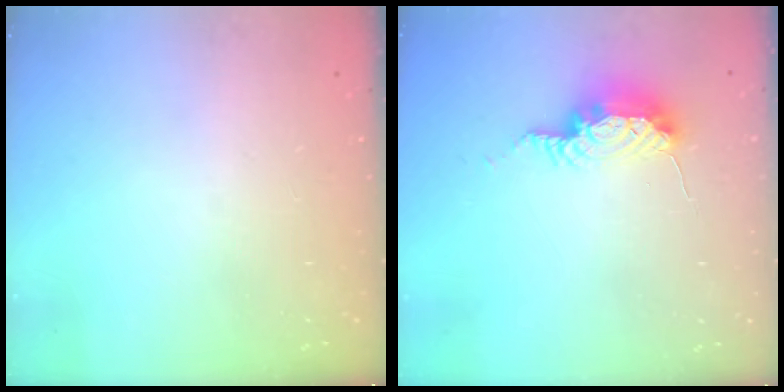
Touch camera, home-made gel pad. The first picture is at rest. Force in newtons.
{"total": 13.1, "press": 9.6, "slide": 8.9}